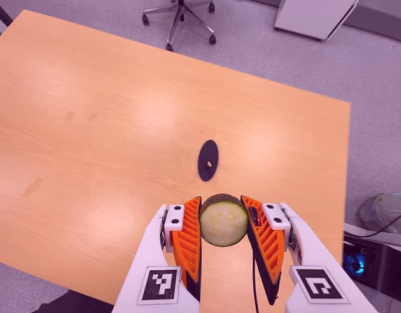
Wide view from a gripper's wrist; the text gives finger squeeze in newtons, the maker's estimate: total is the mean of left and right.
{"total": 11.3, "left": 10.0, "right": 12.5}